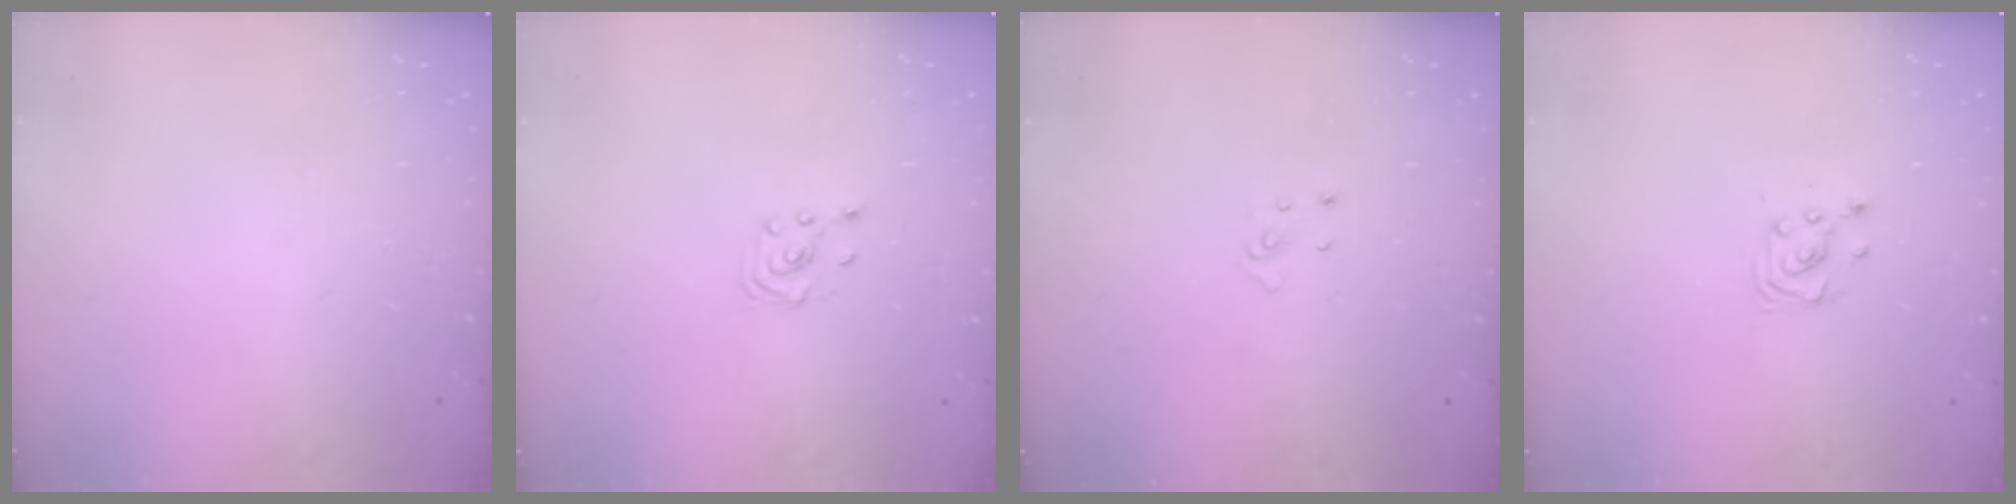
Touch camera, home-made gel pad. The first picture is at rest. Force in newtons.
{"total": 2.0, "press": 1.8, "slide": 0.8}
{"total": 2.8, "press": 2.8, "slide": 0.2}
{"total": 3.0, "press": 3.0, "slide": 0.4}